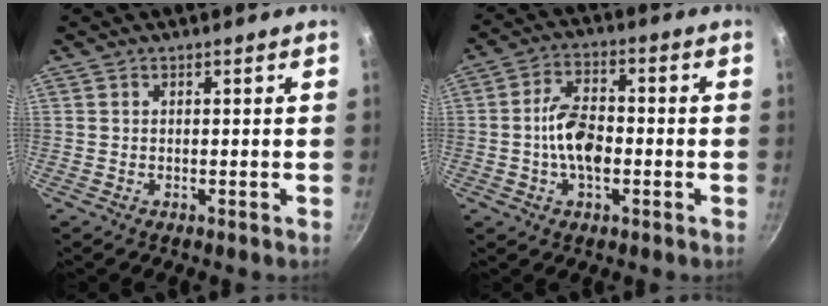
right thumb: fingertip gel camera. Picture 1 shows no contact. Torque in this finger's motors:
{"motor_torque": [1.39, 1.24, 1.18, -0.33, 0.29]}